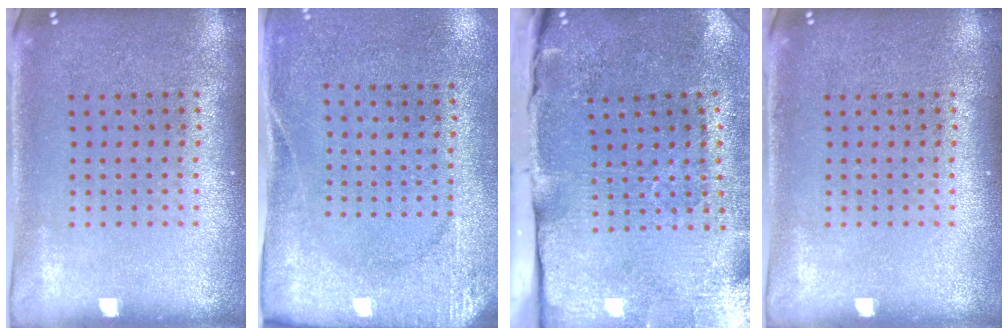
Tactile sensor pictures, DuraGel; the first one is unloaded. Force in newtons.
{"total": 2.7, "press": 2.1, "slide": 1.7}
{"total": 4.8, "press": 3.9, "slide": 2.8}
{"total": 0.0}